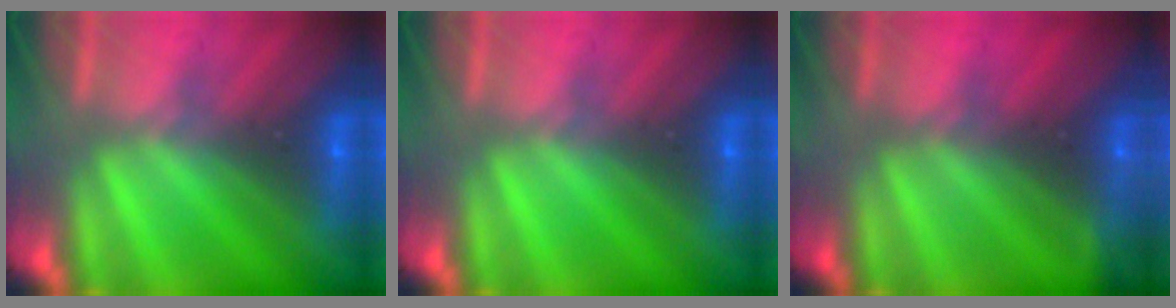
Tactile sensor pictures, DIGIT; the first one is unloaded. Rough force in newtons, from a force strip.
{"total": 0.0}
{"total": 2.4}